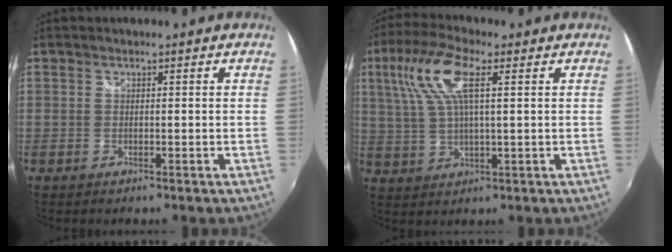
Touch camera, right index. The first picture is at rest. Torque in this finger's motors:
{"motor_torque": [0.92, 0.10, 0.44, 0.10]}